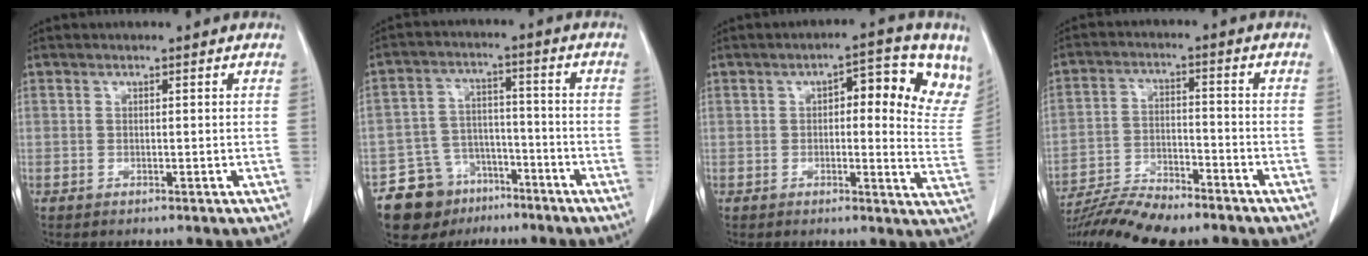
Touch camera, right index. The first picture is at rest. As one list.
[{"total": 10.2, "force": [-7.0, 7.2, 1.9], "torque": [-0.037, 0.034, -0.110]}, {"total": 12.2, "force": [6.2, 4.5, 9.5], "torque": [-0.099, 0.002, 0.056]}, {"total": 13.0, "force": [-11.5, 2.0, 5.7], "torque": [-0.093, -0.011, -0.187]}]